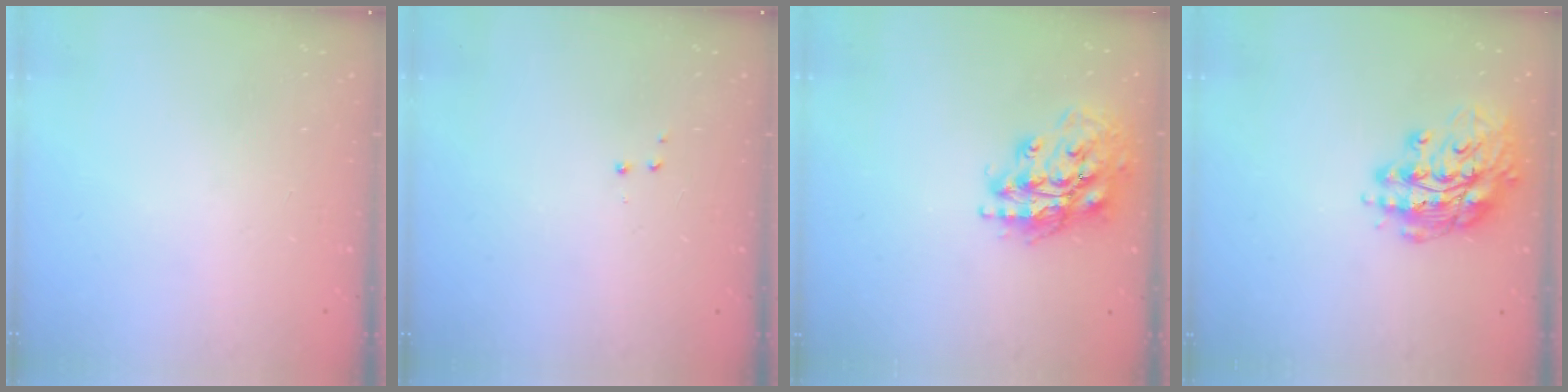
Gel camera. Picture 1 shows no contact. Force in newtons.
{"total": 2.8, "press": 2.7, "slide": 0.5}
{"total": 17.4, "press": 17.3, "slide": 2.4}
{"total": 15.2, "press": 15.2, "slide": 0.8}